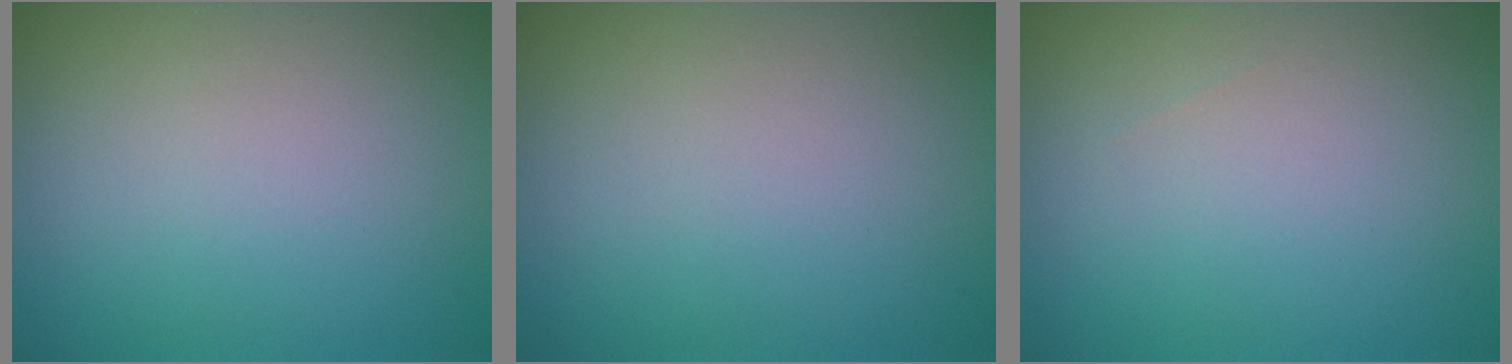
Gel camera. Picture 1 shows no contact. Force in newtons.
{"total": 0.0}
{"total": 0.0}